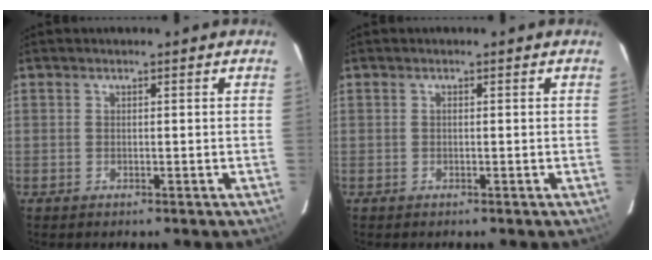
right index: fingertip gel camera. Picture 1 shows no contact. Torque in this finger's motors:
{"motor_torque": [0.19, 0.06, 0.03, 0.03]}